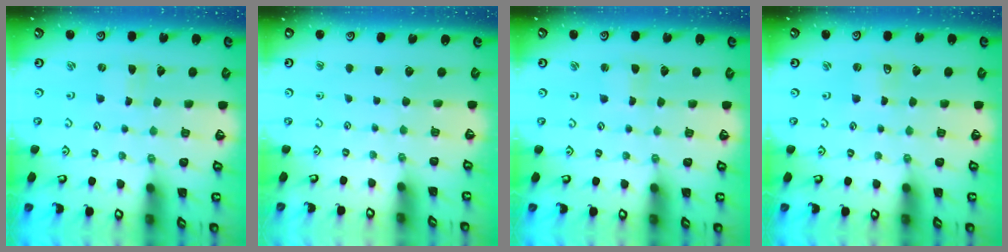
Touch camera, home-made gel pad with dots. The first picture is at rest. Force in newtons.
{"total": 0.0}
{"total": 1.2, "press": 1.2, "slide": 0.0}
{"total": 0.0}